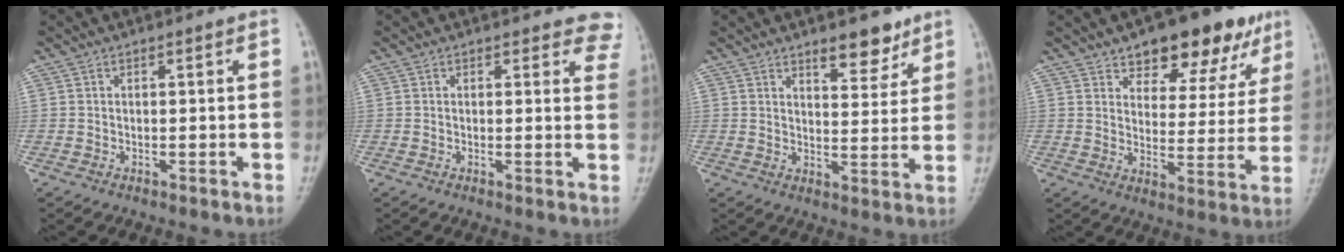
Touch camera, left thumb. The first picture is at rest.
{"total": 4.8, "force": [4.3, 2.1, 0.4], "torque": [0.040, -0.019, 0.018]}
{"total": 6.6, "force": [4.7, 2.7, 3.7], "torque": [-0.026, -0.033, 0.068]}
{"total": 14.6, "force": [9.1, 6.9, 9.0], "torque": [-0.062, -0.035, 0.130]}